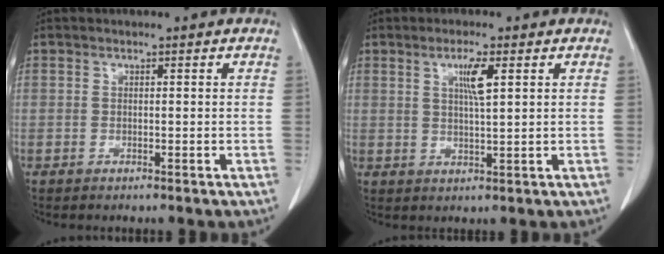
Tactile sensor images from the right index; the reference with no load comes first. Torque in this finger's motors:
{"motor_torque": [0.32, 0.18, 0.10, 0.07]}